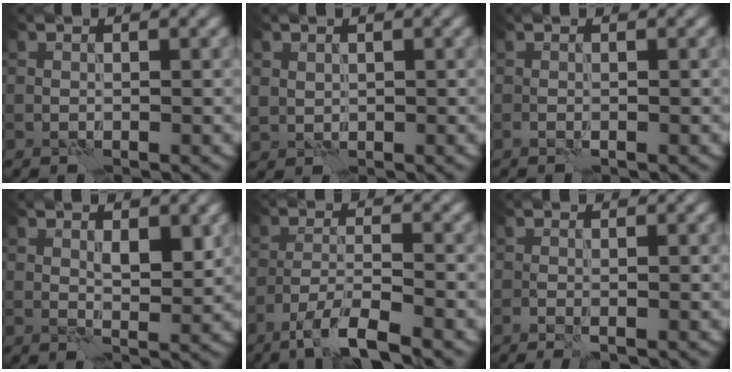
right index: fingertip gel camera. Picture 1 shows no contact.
{"total": 1.5, "force": [0.9, 1.2, 0.4], "torque": [-0.010, 0.001, 0.020]}
{"total": 0.0}
{"total": 2.4, "force": [1.0, 0.9, 2.0], "torque": [-0.031, 0.000, 0.020]}
{"total": 4.7, "force": [-3.4, 0.4, 3.2], "torque": [-0.053, 0.002, -0.069]}
{"total": 1.1, "force": [-0.7, 0.1, 0.8], "torque": [-0.016, -0.002, -0.010]}